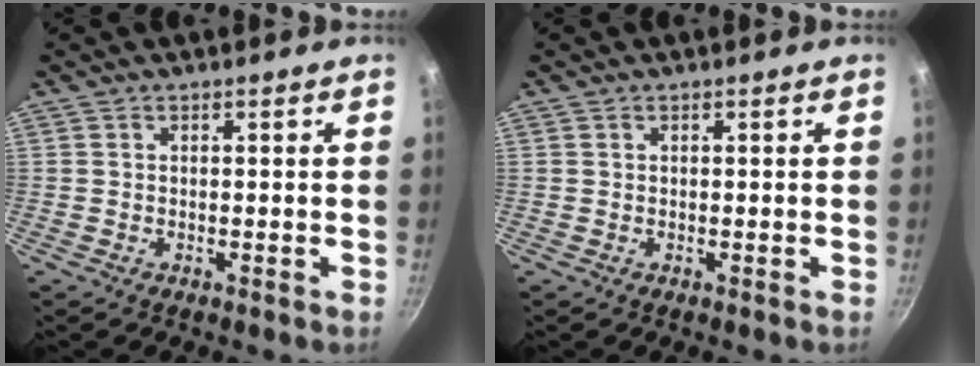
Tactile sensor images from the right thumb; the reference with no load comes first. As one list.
[{"total": 0.0}]